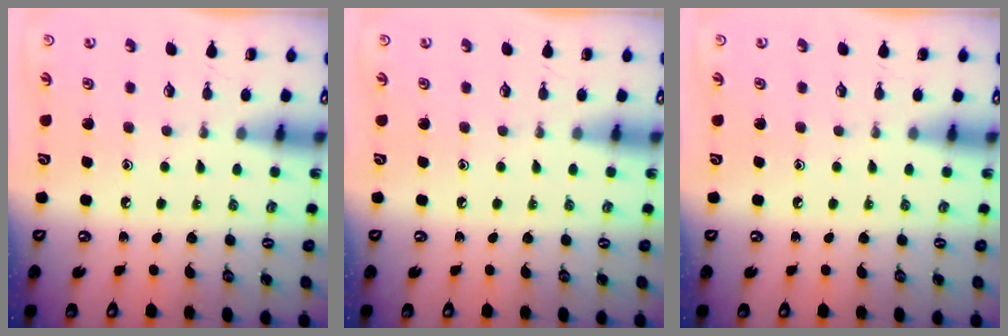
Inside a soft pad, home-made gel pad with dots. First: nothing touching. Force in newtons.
{"total": 0.0}
{"total": 0.0}